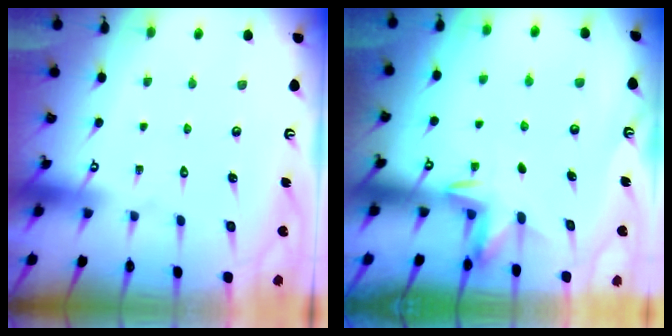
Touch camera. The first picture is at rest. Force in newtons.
{"total": 2.6, "press": 2.6, "slide": 0.4}